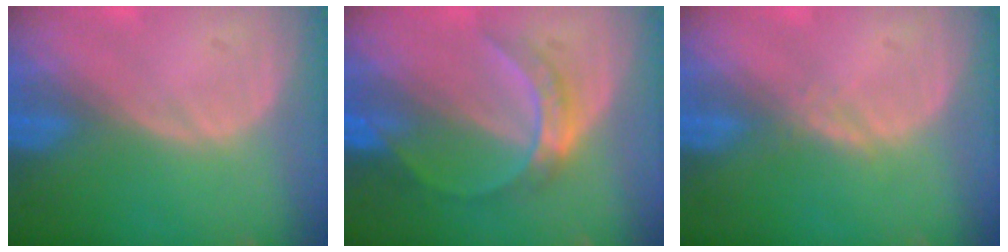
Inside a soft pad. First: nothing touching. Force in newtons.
{"total": 5.2, "press": 5.2, "slide": 0.5}
{"total": 1.1, "press": 1.1, "slide": 0.1}